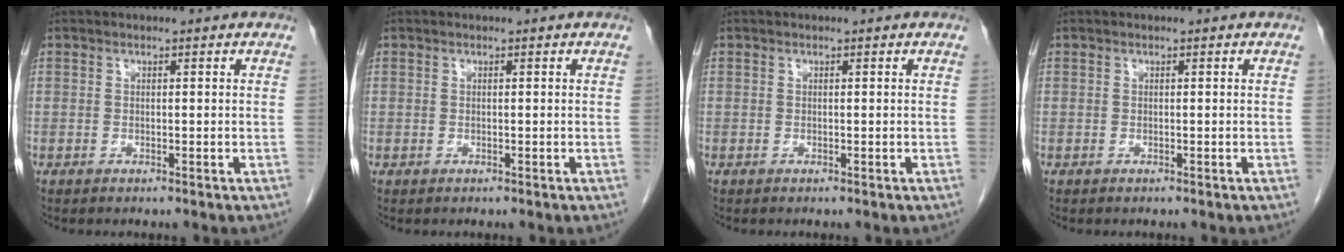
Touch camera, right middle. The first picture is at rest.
{"total": 0.0}
{"total": 0.0}
{"total": 0.0}